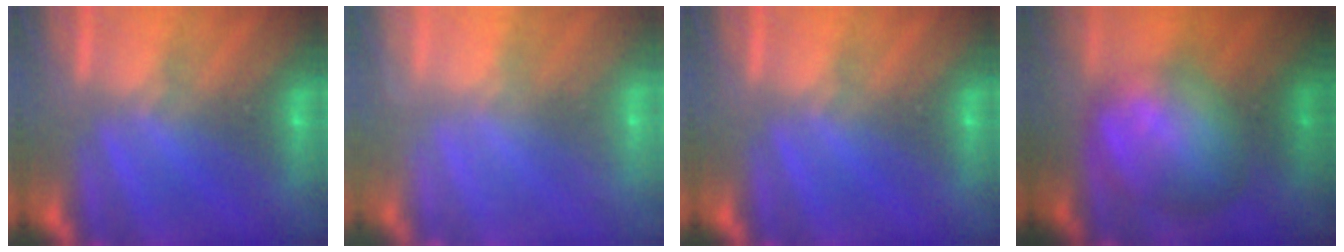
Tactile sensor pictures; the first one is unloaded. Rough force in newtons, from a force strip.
{"total": 2.4}
{"total": 0.0}
{"total": 8.0}